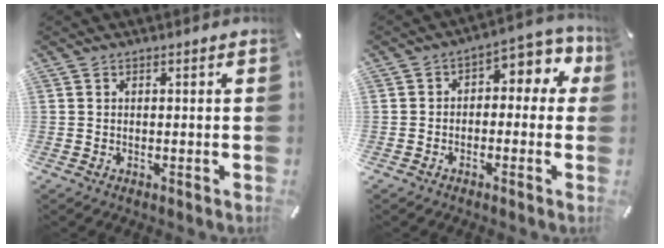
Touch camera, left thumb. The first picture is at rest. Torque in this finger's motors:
{"motor_torque": [0.07, 0.48, 0.13, -0.01, 0.03]}